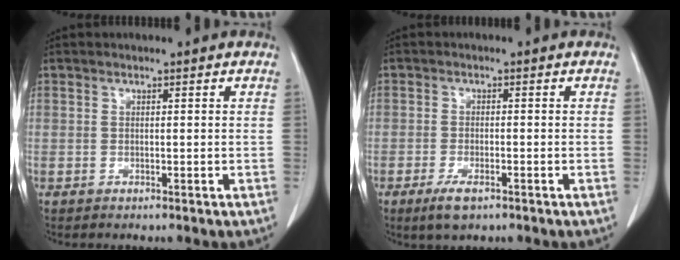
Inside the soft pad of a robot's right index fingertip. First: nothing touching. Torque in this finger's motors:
{"motor_torque": [0.39, -0.46, 0.23, 0.05]}